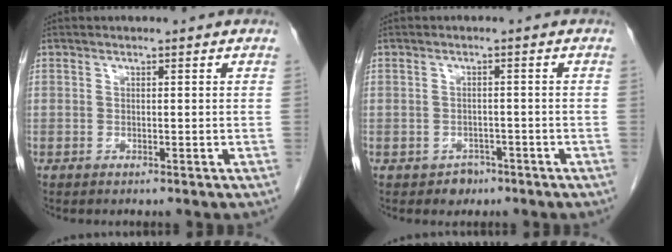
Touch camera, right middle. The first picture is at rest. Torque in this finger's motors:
{"motor_torque": [-0.15, -0.03, -0.02, 0.00]}